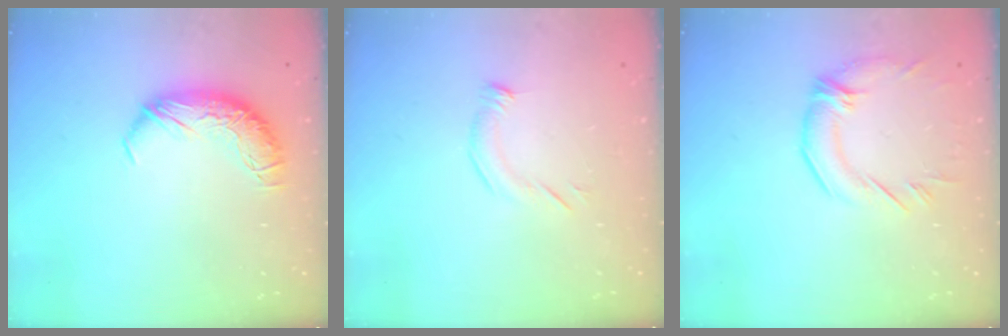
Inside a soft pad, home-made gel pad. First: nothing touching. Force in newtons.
{"total": 5.9, "press": 5.9, "slide": 0.2}
{"total": 2.1, "press": 1.4, "slide": 1.6}